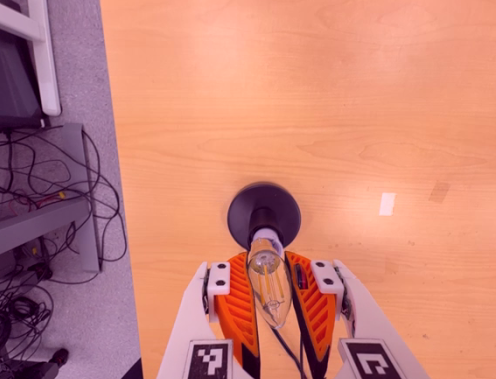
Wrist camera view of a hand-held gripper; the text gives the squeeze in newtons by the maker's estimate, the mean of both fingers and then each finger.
{"total": 19.4, "left": 21.1, "right": 17.8}